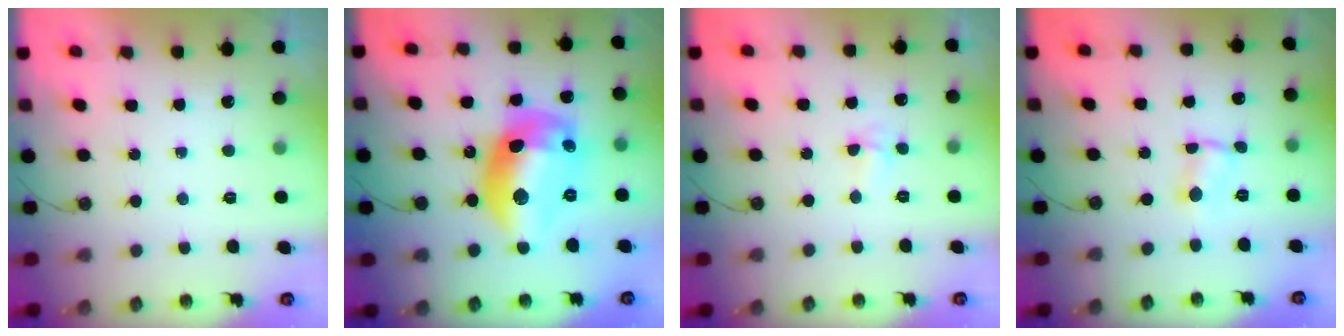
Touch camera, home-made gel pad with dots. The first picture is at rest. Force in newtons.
{"total": 19.1, "press": 19.0, "slide": 1.7}
{"total": 3.8, "press": 2.2, "slide": 3.1}
{"total": 1.0, "press": 1.0, "slide": 0.2}